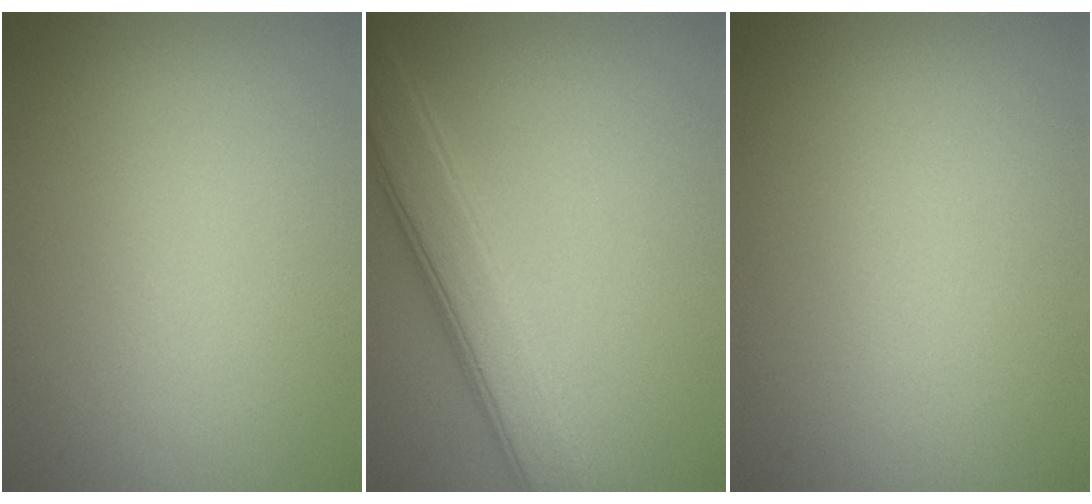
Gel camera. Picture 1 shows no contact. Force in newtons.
{"total": 5.5, "press": 5.5, "slide": 0.2}
{"total": 0.0}